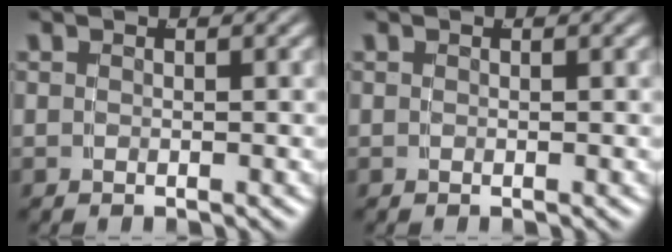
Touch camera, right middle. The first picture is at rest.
{"total": 0.0}